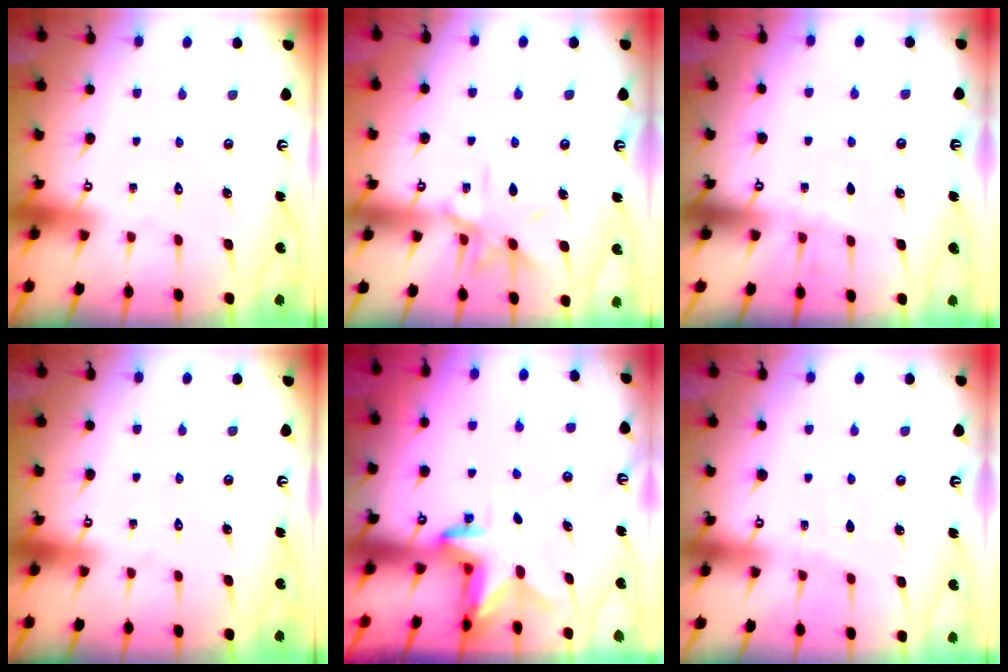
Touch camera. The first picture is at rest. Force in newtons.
{"total": 9.7, "press": 9.6, "slide": 0.8}
{"total": 1.4, "press": 1.3, "slide": 0.3}
{"total": 0.0}
{"total": 3.0, "press": 3.0, "slide": 0.3}
{"total": 2.5, "press": 2.4, "slide": 0.4}